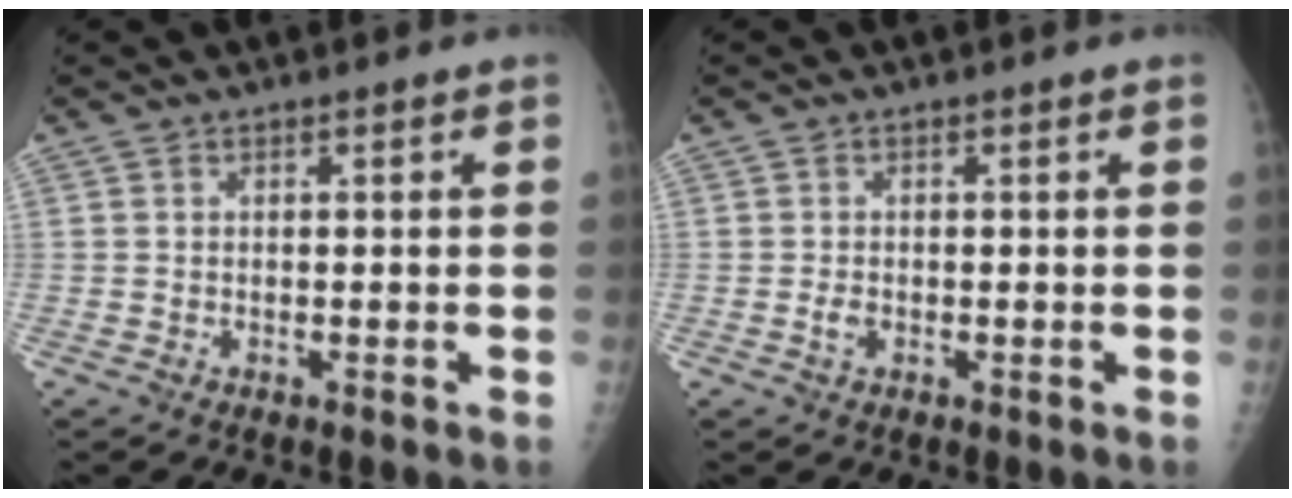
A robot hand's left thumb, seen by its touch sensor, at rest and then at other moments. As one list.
[{"total": 1.4, "force": [-0.3, 1.0, 0.9], "torque": [-0.014, 0.000, -0.007]}]